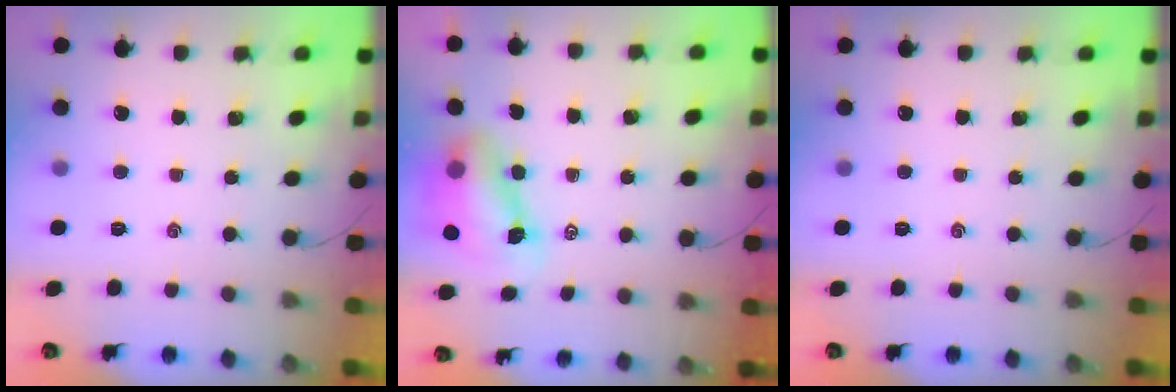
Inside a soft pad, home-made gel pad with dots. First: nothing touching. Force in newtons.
{"total": 8.4, "press": 8.3, "slide": 1.7}
{"total": 0.0}